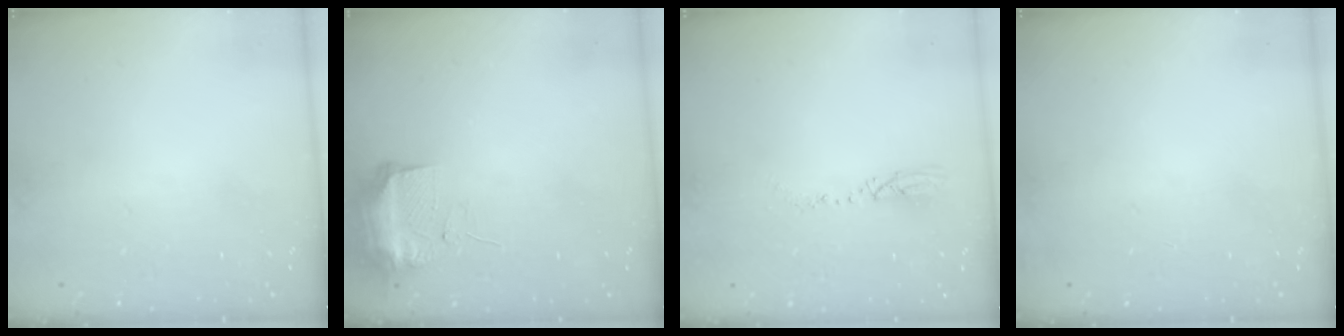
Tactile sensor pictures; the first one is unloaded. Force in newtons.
{"total": 9.6, "press": 9.6, "slide": 0.3}
{"total": 3.1, "press": 3.0, "slide": 0.8}
{"total": 2.8, "press": 2.3, "slide": 1.7}